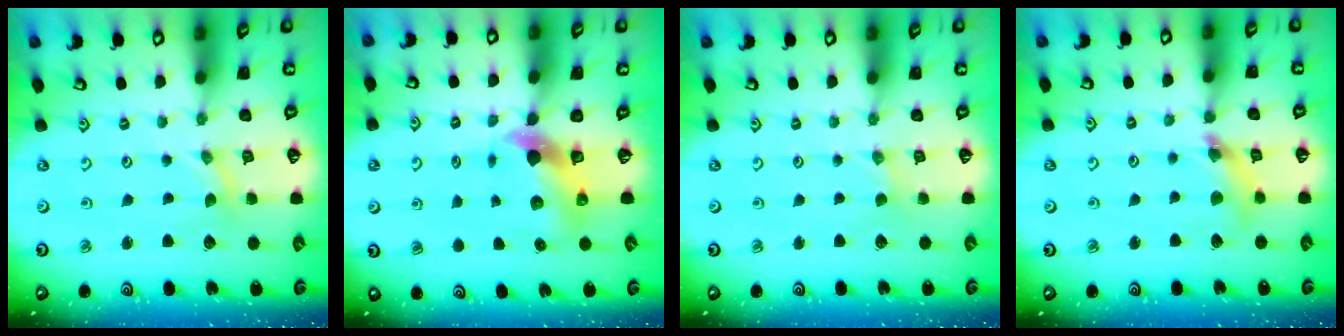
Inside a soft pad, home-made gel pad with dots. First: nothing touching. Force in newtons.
{"total": 6.4, "press": 6.3, "slide": 1.2}
{"total": 0.0}
{"total": 9.4, "press": 9.4, "slide": 1.2}